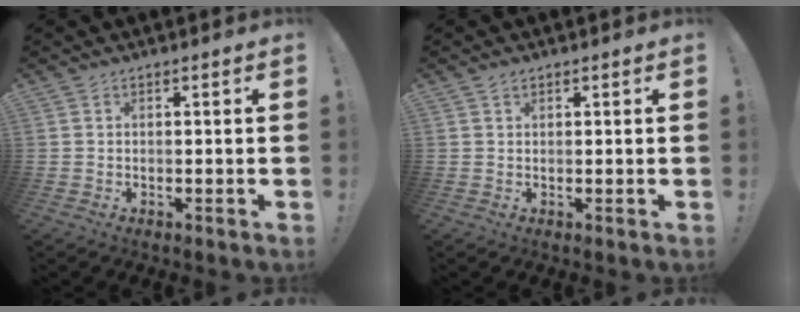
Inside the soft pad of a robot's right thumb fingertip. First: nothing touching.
{"total": 0.8, "force": [0.6, 0.4, 0.3], "torque": [-0.006, 0.000, 0.012]}